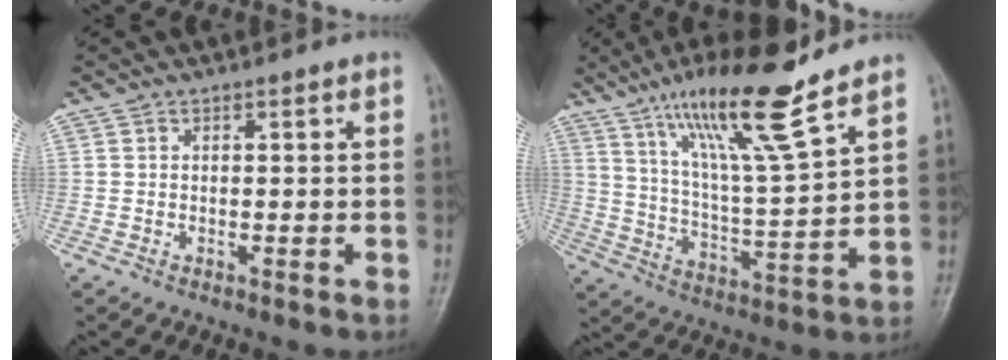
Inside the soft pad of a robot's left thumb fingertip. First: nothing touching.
{"total": 16.7, "force": [11.7, 1.4, 11.8], "torque": [-0.199, -0.062, 0.209]}